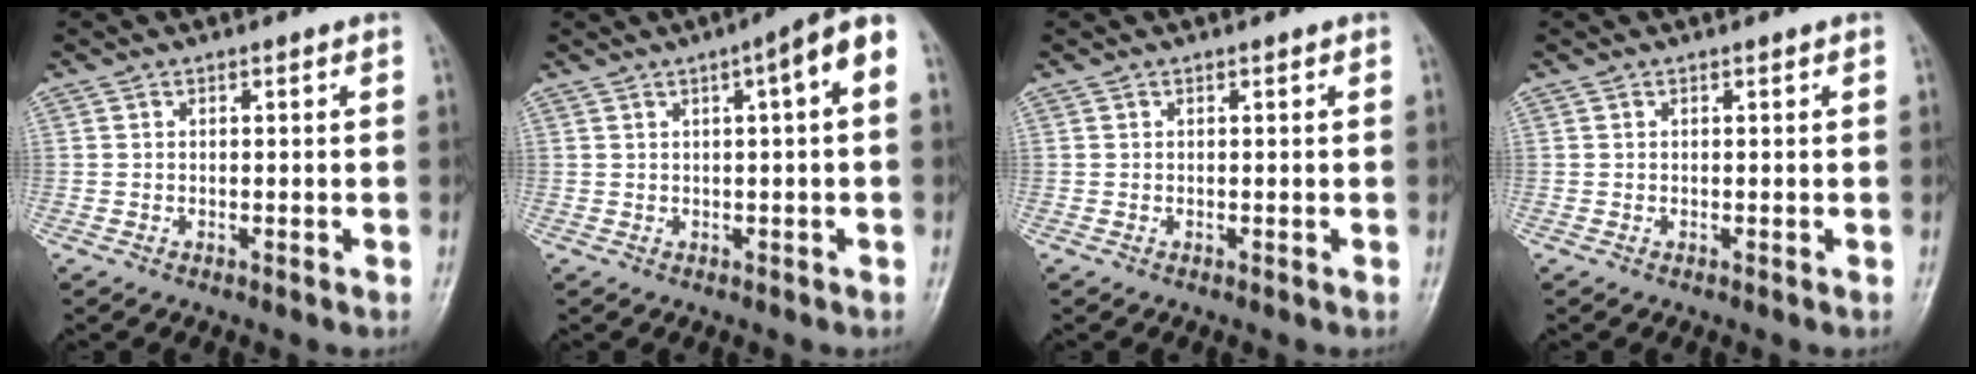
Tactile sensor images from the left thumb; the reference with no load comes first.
{"total": 7.0, "force": [1.6, 1.3, 6.7], "torque": [-0.094, 0.024, 0.015]}
{"total": 0.0}
{"total": 0.0}